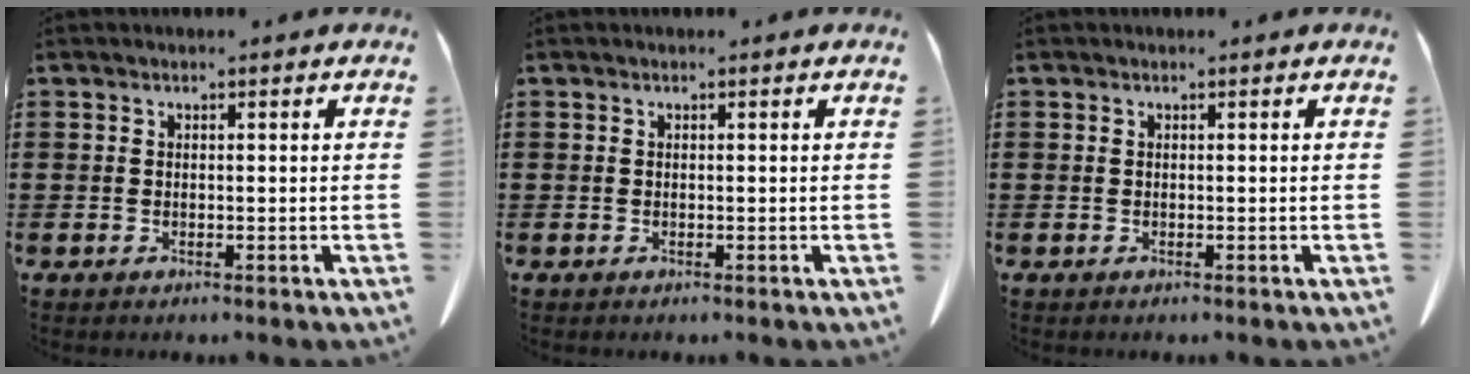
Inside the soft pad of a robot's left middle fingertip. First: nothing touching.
{"total": 0.0}
{"total": 0.0}